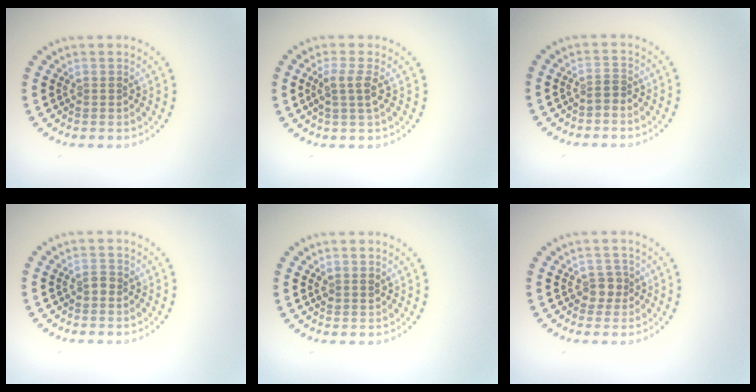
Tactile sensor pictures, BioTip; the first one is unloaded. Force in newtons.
{"total": 2.1, "press": 1.8, "slide": 1.1}
{"total": 0.8, "press": 0.5, "slide": 0.6}
{"total": 0.8, "press": 0.8, "slide": 0.3}
{"total": 1.1, "press": 1.0, "slide": 0.5}
{"total": 1.8, "press": 1.5, "slide": 0.9}